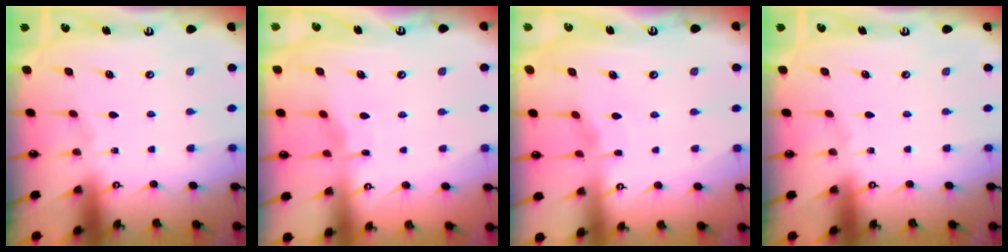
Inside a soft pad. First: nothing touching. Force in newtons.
{"total": 4.3, "press": 4.2, "slide": 0.3}
{"total": 2.7, "press": 2.6, "slide": 0.4}
{"total": 0.0}